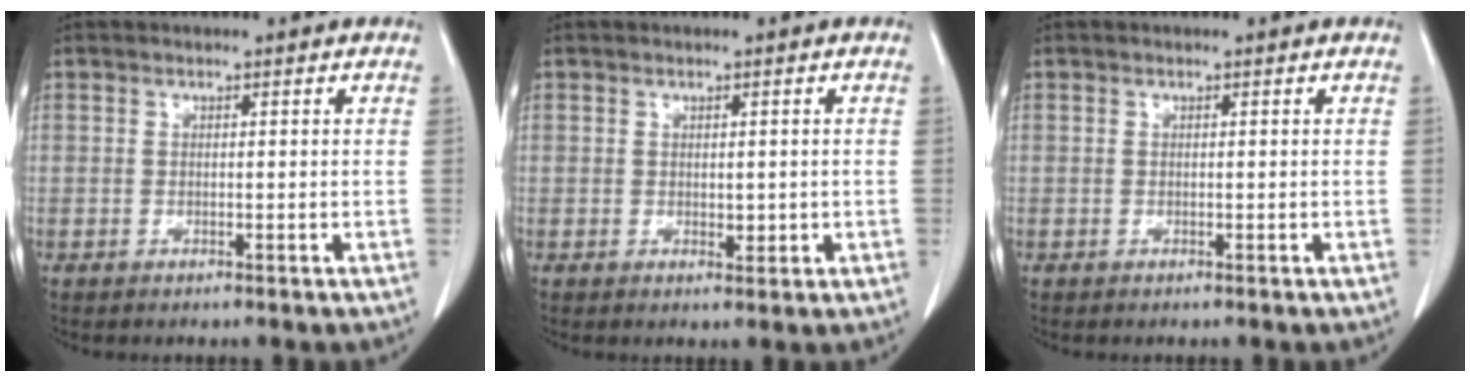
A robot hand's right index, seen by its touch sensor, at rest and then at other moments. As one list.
[{"total": 1.7, "force": [-0.1, 1.0, 1.4], "torque": [-0.019, -0.003, 0.004]}, {"total": 0.0}]